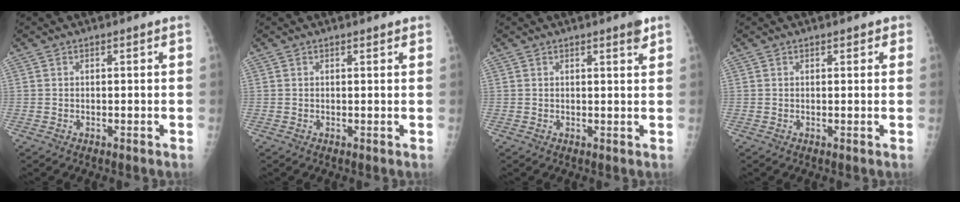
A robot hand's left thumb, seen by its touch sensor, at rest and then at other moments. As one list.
[{"total": 1.1, "force": [0.9, 0.3, 0.6], "torque": [-0.006, 0.000, 0.010]}, {"total": 2.2, "force": [1.5, 0.2, 1.6], "torque": [-0.021, -0.009, 0.018]}, {"total": 1.6, "force": [1.0, 0.8, 1.0], "torque": [0.001, 0.000, 0.007]}]